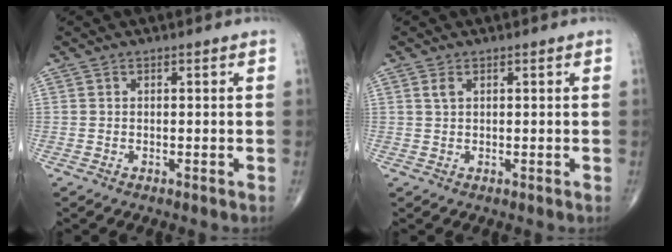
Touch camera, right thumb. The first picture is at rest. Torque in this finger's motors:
{"motor_torque": [-0.25, 0.16, 0.12, 0.04, 0.02]}